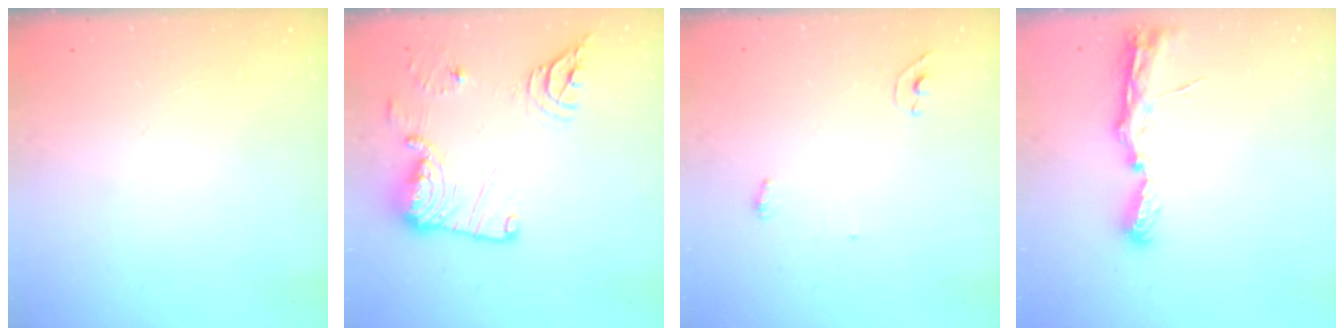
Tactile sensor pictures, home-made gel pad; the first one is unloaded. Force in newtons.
{"total": 17.4, "press": 17.2, "slide": 2.7}
{"total": 6.4, "press": 4.1, "slide": 4.9}
{"total": 8.0, "press": 8.0, "slide": 0.8}